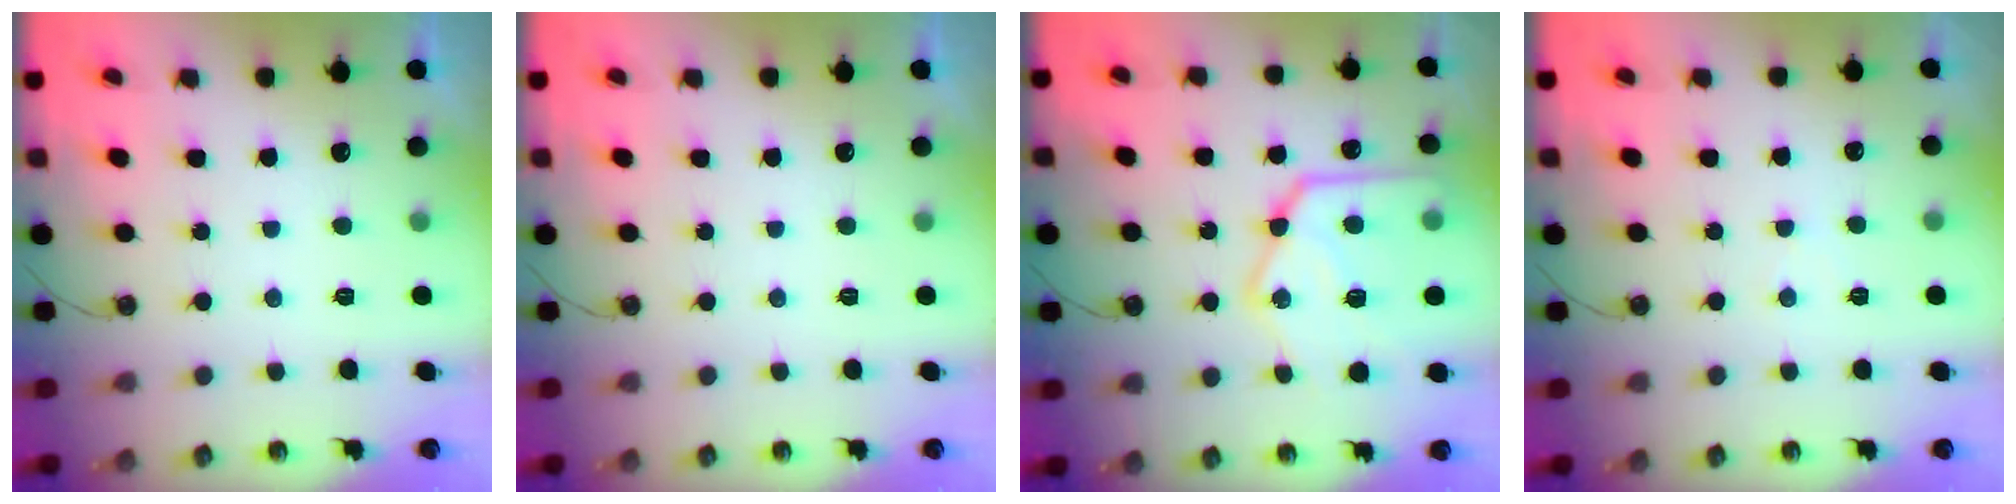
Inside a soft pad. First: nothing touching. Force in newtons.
{"total": 0.0}
{"total": 23.0, "press": 22.9, "slide": 2.5}
{"total": 3.2, "press": 3.2, "slide": 0.6}